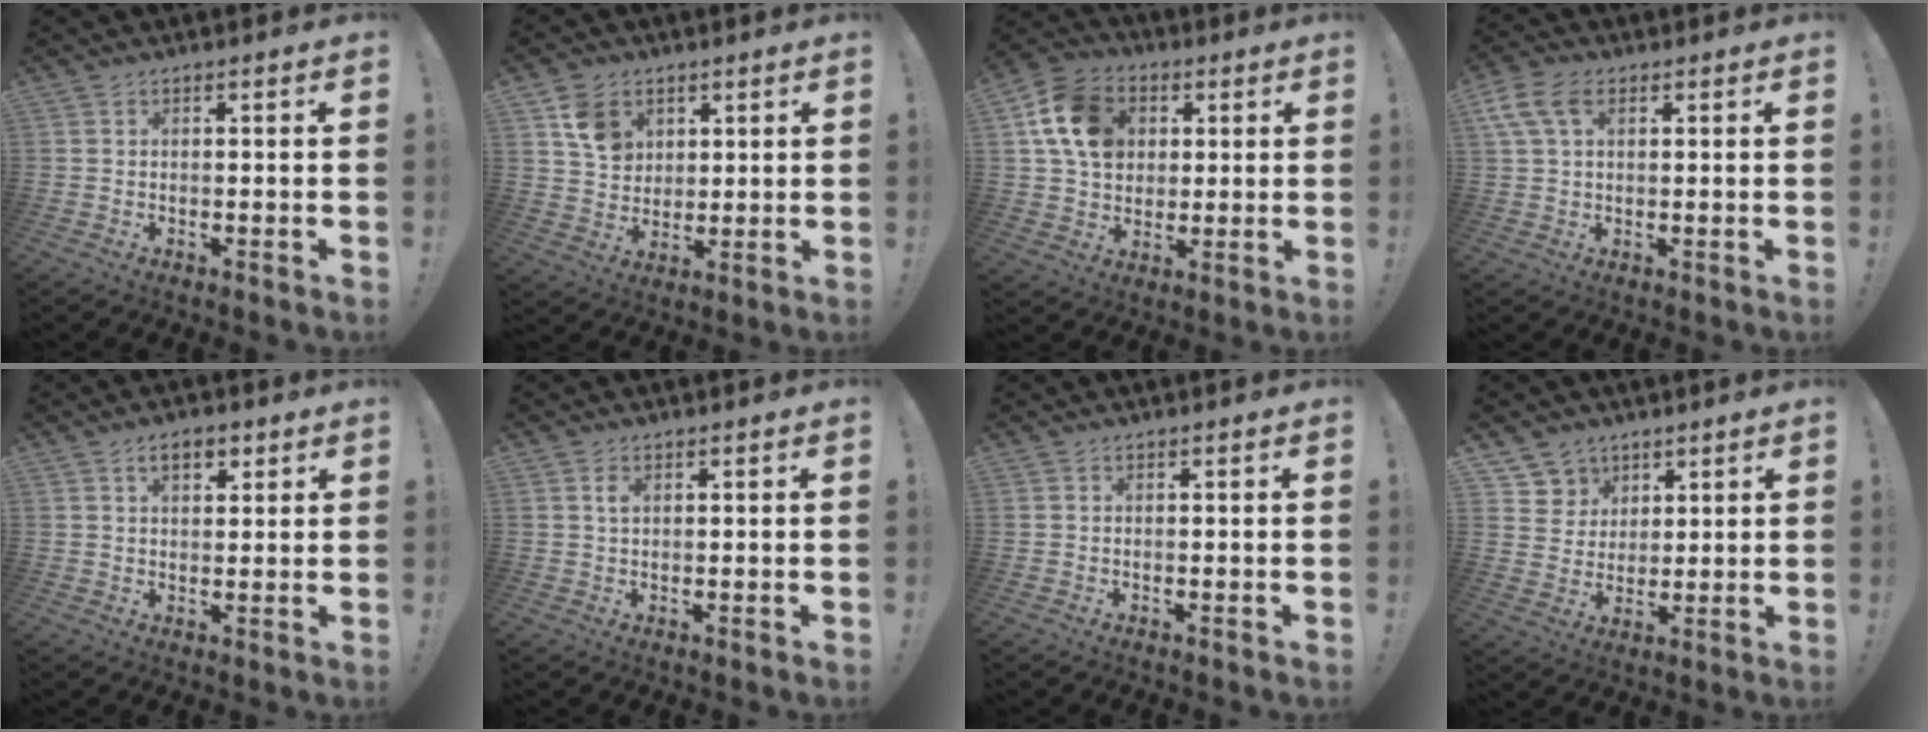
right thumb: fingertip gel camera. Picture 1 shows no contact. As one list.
[{"total": 9.9, "force": [4.6, 7.9, 3.6], "torque": [-0.044, -0.018, 0.093]}, {"total": 15.7, "force": [4.3, 12.6, 8.3], "torque": [-0.137, 0.000, 0.091]}, {"total": 8.3, "force": [3.1, 5.0, 5.7], "torque": [-0.120, 0.003, 0.062]}, {"total": 5.4, "force": [2.6, 3.0, 3.6], "torque": [-0.051, 0.001, 0.044]}, {"total": 1.7, "force": [0.7, 1.0, 1.2], "torque": [-0.019, 0.000, 0.011]}, {"total": 0.0}, {"total": 7.3, "force": [4.3, 5.9, 0.0], "torque": [-0.002, -0.041, 0.086]}]